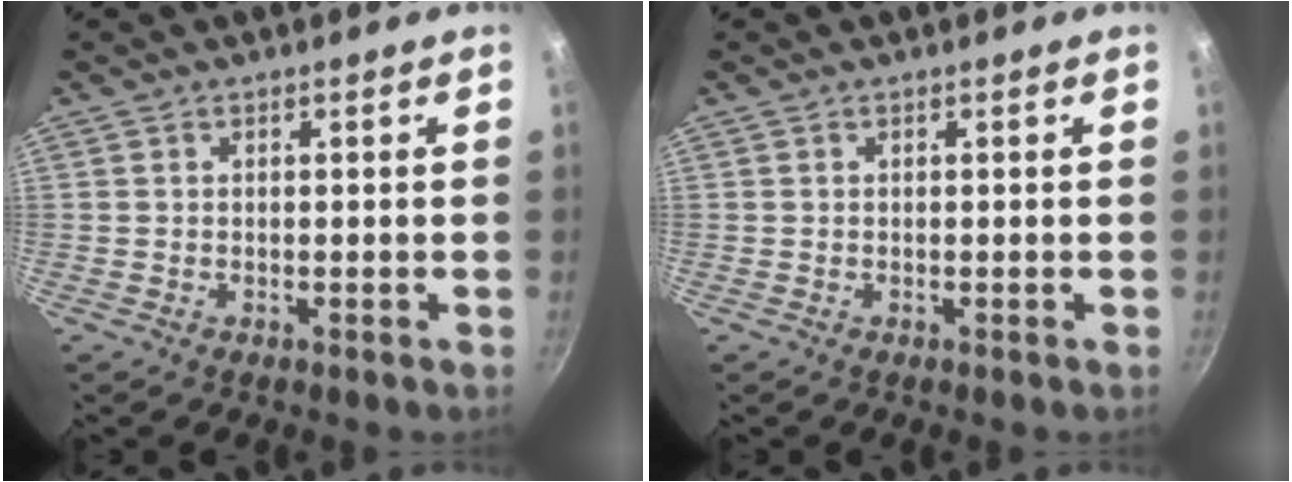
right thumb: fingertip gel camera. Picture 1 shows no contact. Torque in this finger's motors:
{"motor_torque": [-0.32, 0.10, 0.04, -0.30, 0.00]}